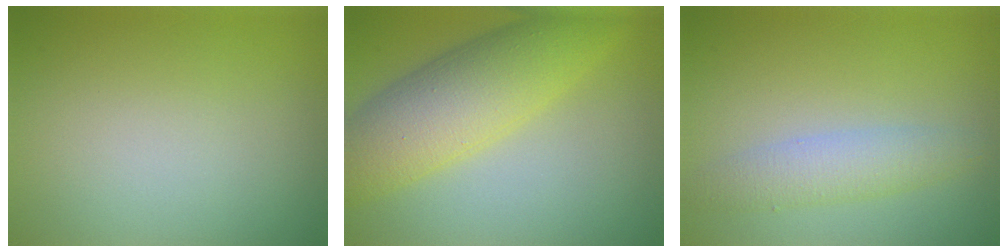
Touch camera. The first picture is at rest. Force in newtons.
{"total": 7.5, "press": 7.5, "slide": 0.2}
{"total": 2.9, "press": 2.9, "slide": 0.1}